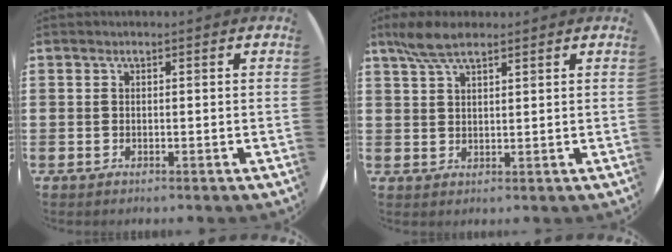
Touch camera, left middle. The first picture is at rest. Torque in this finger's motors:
{"motor_torque": [0.78, -0.66, 0.13, 0.03]}